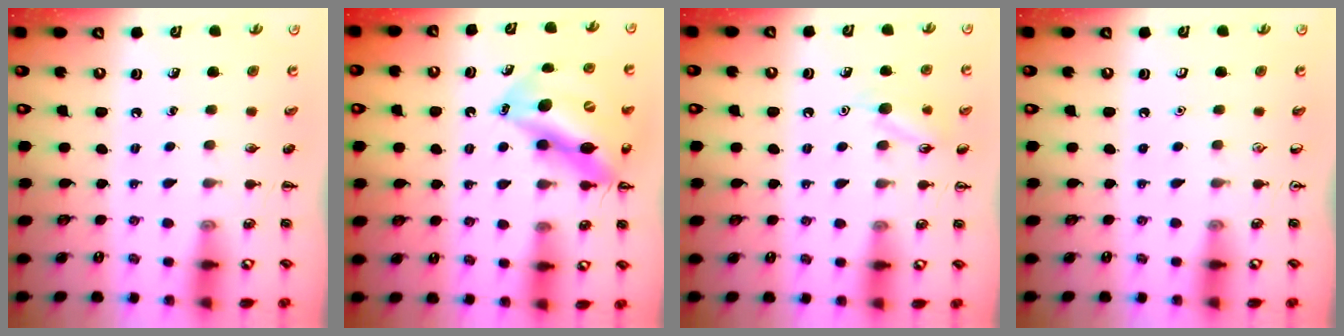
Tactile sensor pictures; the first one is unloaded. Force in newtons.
{"total": 15.1, "press": 14.4, "slide": 4.5}
{"total": 9.2, "press": 9.1, "slide": 1.4}
{"total": 0.0}